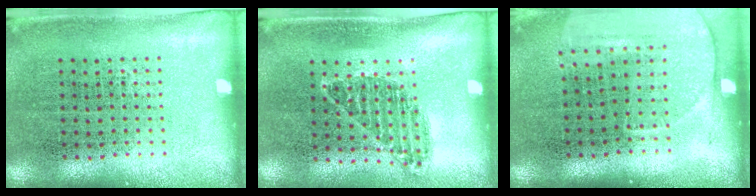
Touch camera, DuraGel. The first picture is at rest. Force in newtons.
{"total": 1.0, "press": 0.8, "slide": 0.5}
{"total": 1.4, "press": 1.3, "slide": 0.4}